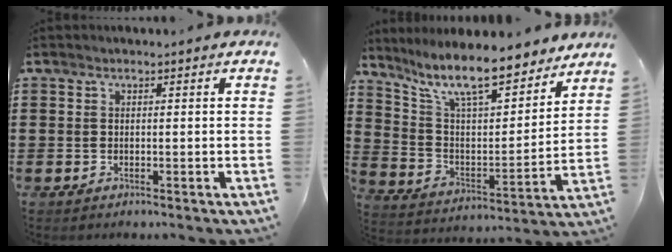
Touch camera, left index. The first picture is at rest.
{"total": 11.6, "force": [9.6, 2.1, 6.1], "torque": [-0.146, -0.054, 0.167]}